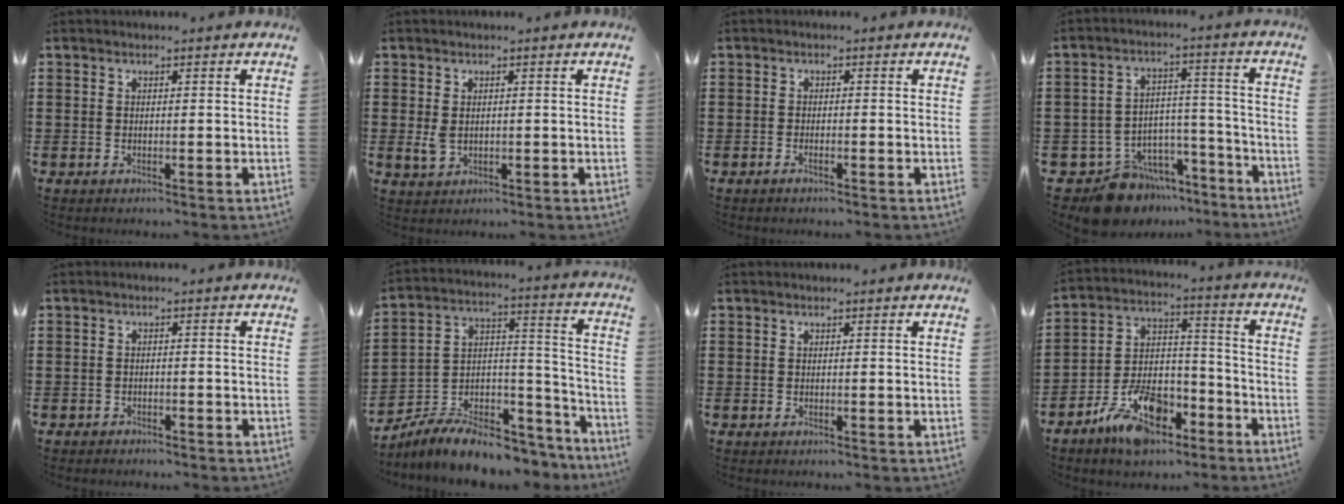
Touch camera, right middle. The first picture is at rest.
{"total": 2.3, "force": [0.1, 1.6, 1.7], "torque": [-0.043, 0.003, -0.001]}
{"total": 0.9, "force": [-0.6, 0.1, 0.7], "torque": [-0.016, -0.006, -0.009]}
{"total": 10.0, "force": [-8.8, 4.6, 1.6], "torque": [-0.031, 0.035, -0.162]}
{"total": 1.2, "force": [-1.1, 0.3, 0.0], "torque": [-0.003, 0.003, -0.026]}
{"total": 7.7, "force": [-7.1, 2.1, 2.4], "torque": [-0.040, 0.015, -0.137]}
{"total": 0.0}
{"total": 11.8, "force": [-8.1, 5.7, 6.4], "torque": [-0.128, 0.034, -0.151]}